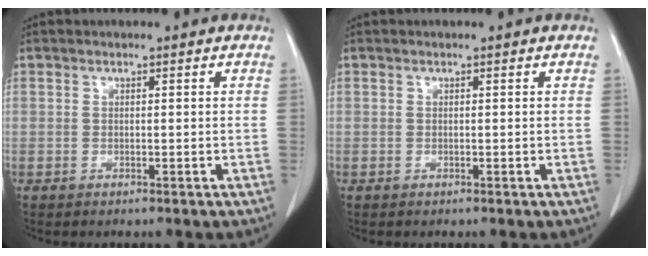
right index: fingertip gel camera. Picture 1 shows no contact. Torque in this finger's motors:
{"motor_torque": [0.00, 0.00, 0.00, 0.00]}